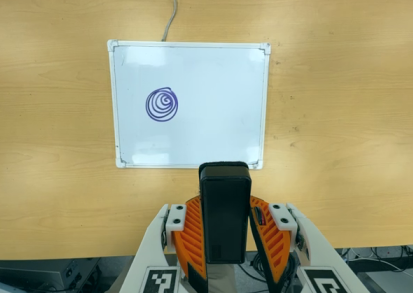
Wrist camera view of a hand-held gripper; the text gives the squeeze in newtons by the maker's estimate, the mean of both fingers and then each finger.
{"total": 5.9, "left": 5.1, "right": 6.7}